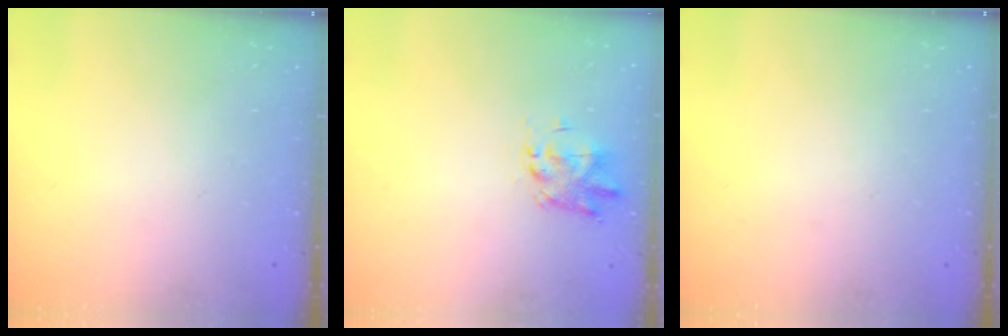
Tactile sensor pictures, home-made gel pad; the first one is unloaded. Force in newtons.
{"total": 2.4, "press": 2.4, "slide": 0.1}
{"total": 0.0}